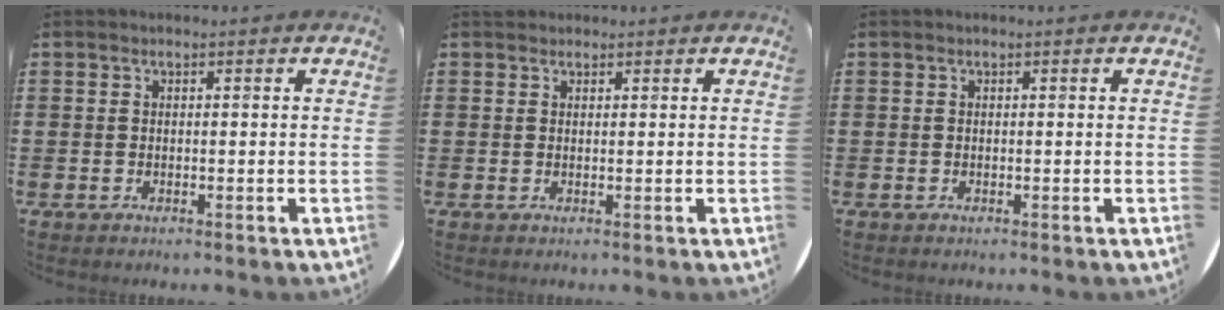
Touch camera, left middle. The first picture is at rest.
{"total": 0.7, "force": [0.6, 0.3, -0.1], "torque": [0.010, 0.001, 0.011]}
{"total": 0.0}